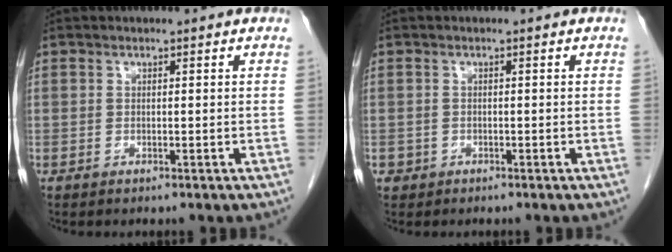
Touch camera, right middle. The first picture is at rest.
{"total": 1.1, "force": [-0.5, 0.9, 0.1], "torque": [-0.002, 0.005, -0.006]}